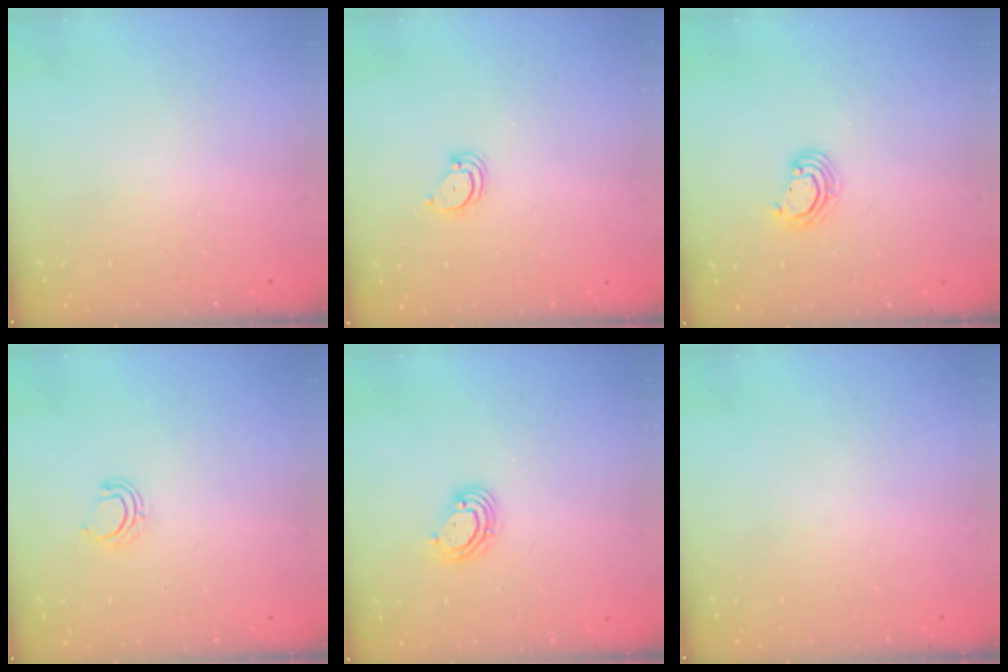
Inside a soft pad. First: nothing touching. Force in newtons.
{"total": 3.7, "press": 3.7, "slide": 0.3}
{"total": 3.6, "press": 3.6, "slide": 0.2}
{"total": 5.0, "press": 4.9, "slide": 1.0}
{"total": 5.4, "press": 5.4, "slide": 0.7}
{"total": 0.0}